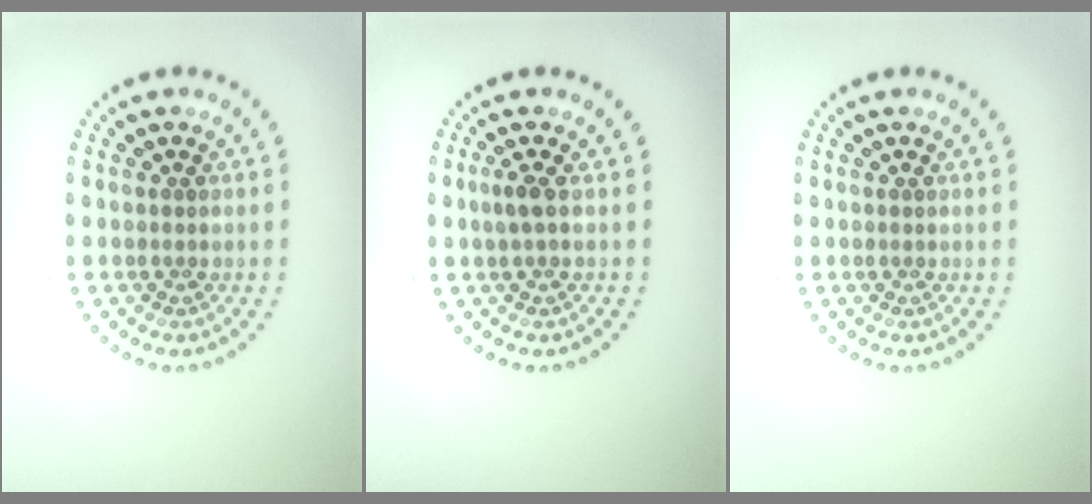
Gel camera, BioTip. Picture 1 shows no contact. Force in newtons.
{"total": 1.1, "press": 1.0, "slide": 0.4}
{"total": 0.0}